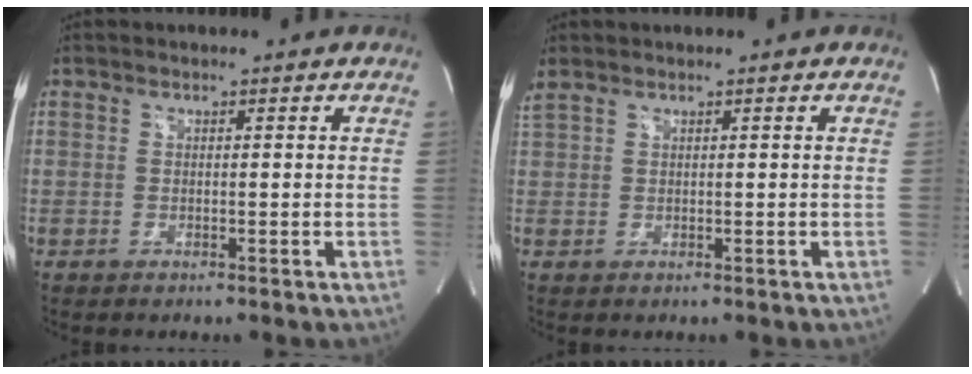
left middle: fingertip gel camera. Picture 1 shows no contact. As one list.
[{"total": 1.6, "force": [1.3, 0.3, 0.7], "torque": [-0.035, 0.024, 0.038]}]